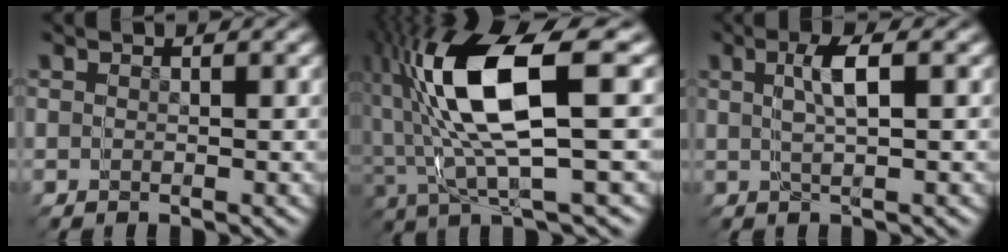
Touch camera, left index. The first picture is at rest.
{"total": 11.5, "force": [1.3, 6.9, 9.2], "torque": [-0.199, -0.007, 0.030]}
{"total": 1.1, "force": [0.5, -0.9, 0.2], "torque": [-0.023, 0.008, 0.006]}